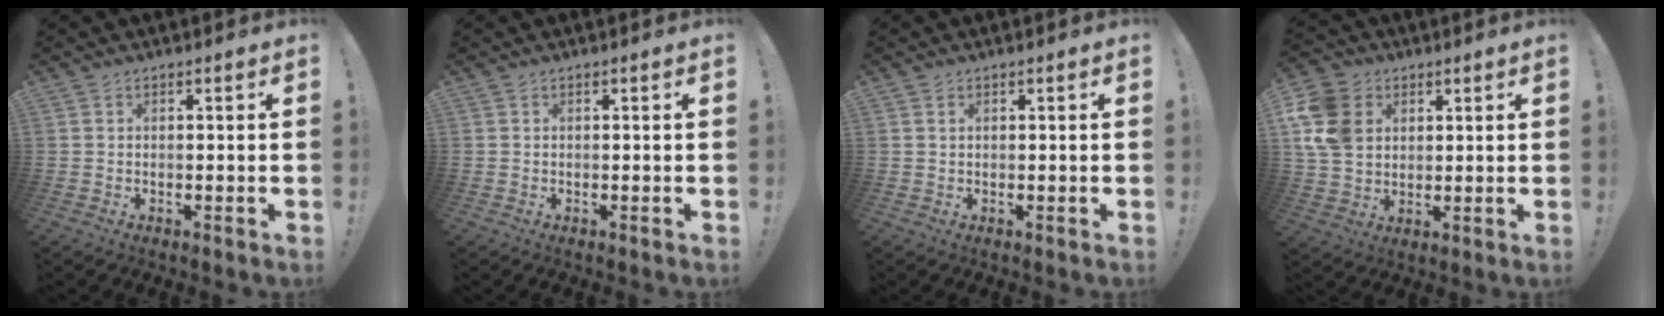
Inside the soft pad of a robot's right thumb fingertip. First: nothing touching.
{"total": 0.0}
{"total": 0.6, "force": [0.4, 0.2, 0.4], "torque": [-0.008, 0.000, 0.007]}
{"total": 13.1, "force": [4.0, 10.5, 6.8], "torque": [-0.133, -0.020, 0.079]}